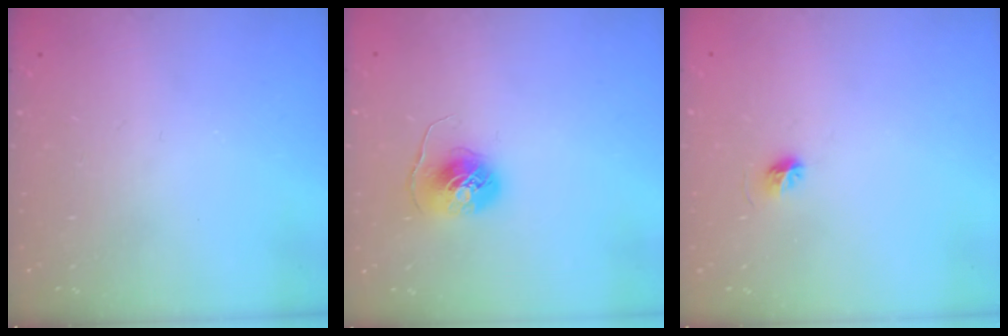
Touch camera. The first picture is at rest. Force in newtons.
{"total": 7.5, "press": 7.5, "slide": 0.1}
{"total": 4.5, "press": 4.3, "slide": 1.4}